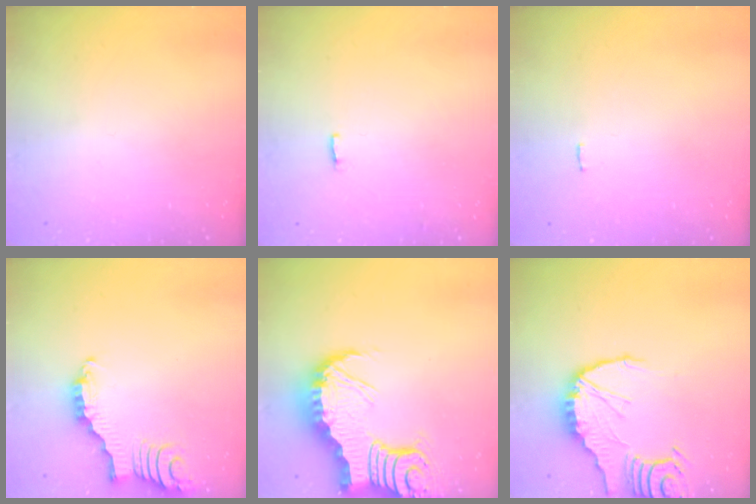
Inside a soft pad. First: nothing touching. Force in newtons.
{"total": 3.0, "press": 2.9, "slide": 0.5}
{"total": 2.3, "press": 2.3, "slide": 0.1}
{"total": 2.9, "press": 2.9, "slide": 0.4}
{"total": 12.2, "press": 12.1, "slide": 1.3}
{"total": 9.4, "press": 9.4, "slide": 1.1}